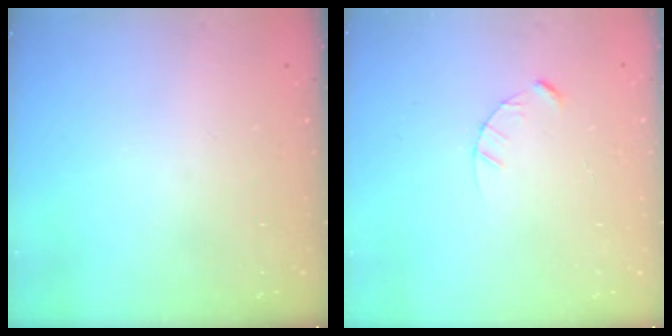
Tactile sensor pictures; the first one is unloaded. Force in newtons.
{"total": 2.4, "press": 2.4, "slide": 0.3}